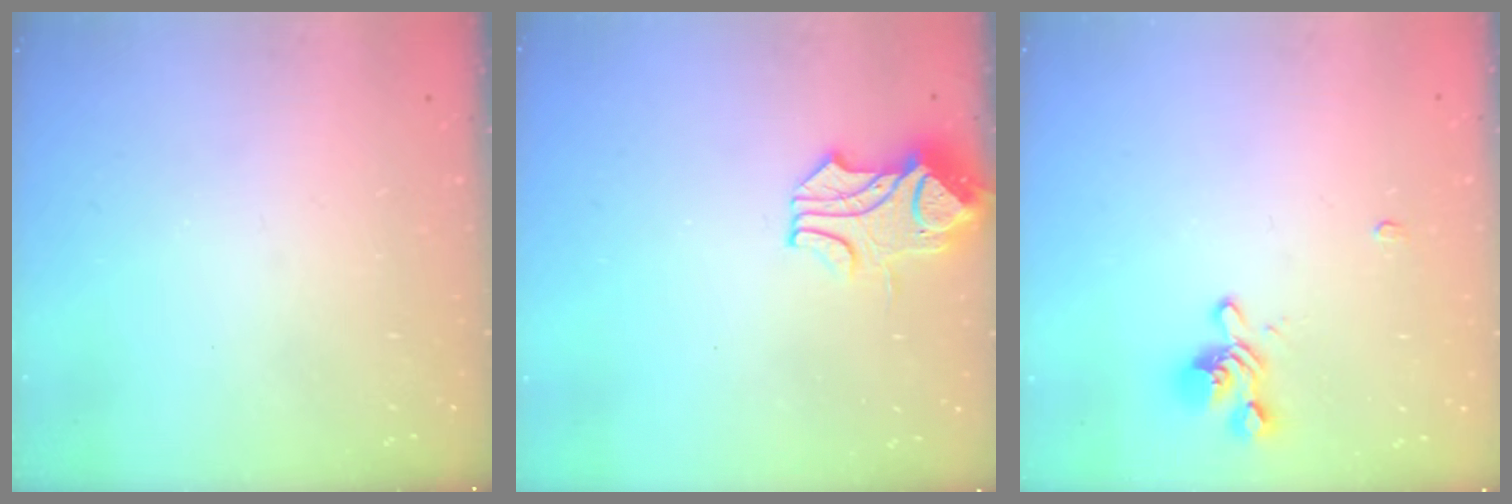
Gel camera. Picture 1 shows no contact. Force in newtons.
{"total": 1.0, "press": 0.1, "slide": 1.0}
{"total": 2.9, "press": 2.7, "slide": 1.0}